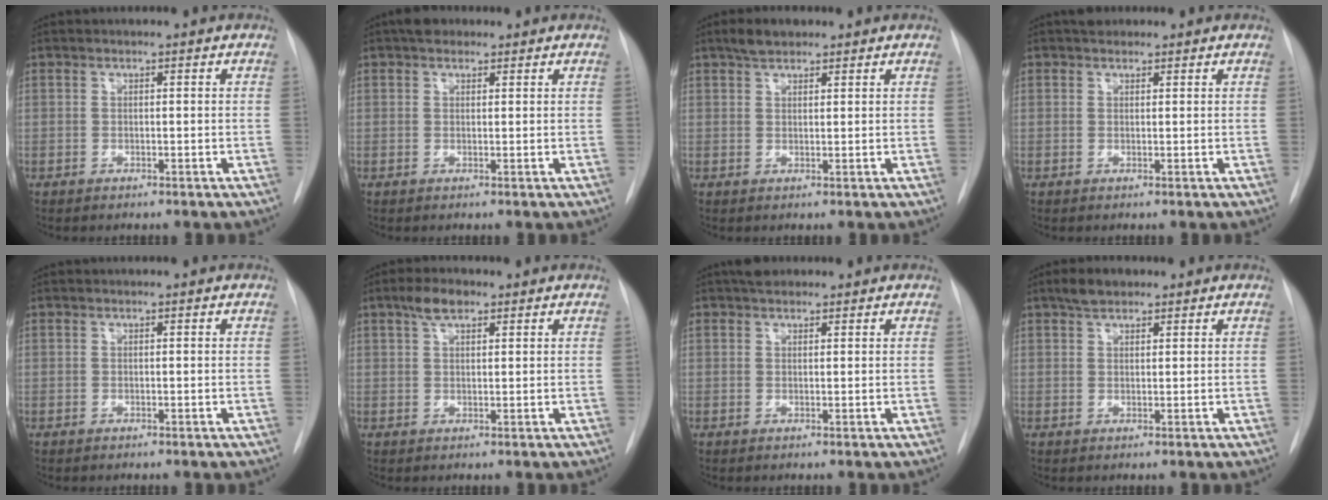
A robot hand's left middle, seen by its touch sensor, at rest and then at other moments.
{"total": 2.8, "force": [2.0, 1.6, 1.1], "torque": [-0.018, 0.016, 0.028]}
{"total": 3.1, "force": [2.4, 1.4, 1.5], "torque": [-0.031, 0.010, 0.040]}
{"total": 1.9, "force": [1.5, 1.1, 0.4], "torque": [-0.007, 0.014, 0.021]}
{"total": 0.0}
{"total": 3.6, "force": [2.3, 1.5, 2.4], "torque": [-0.048, 0.011, 0.043]}
{"total": 2.7, "force": [2.2, 1.3, 0.9], "torque": [-0.016, 0.020, 0.034]}
{"total": 3.1, "force": [2.3, 1.4, 1.5], "torque": [-0.032, 0.010, 0.039]}